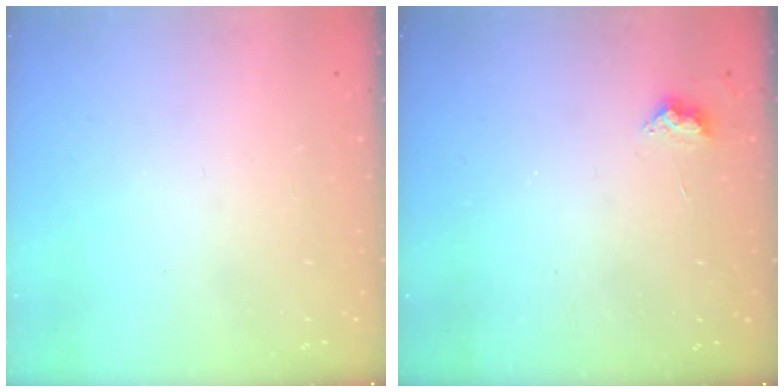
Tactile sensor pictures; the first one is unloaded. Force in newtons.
{"total": 4.8, "press": 4.8, "slide": 0.6}